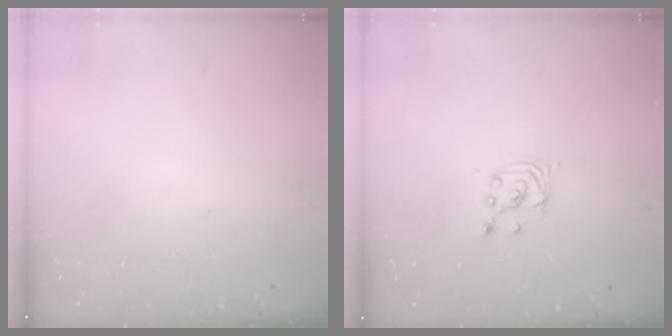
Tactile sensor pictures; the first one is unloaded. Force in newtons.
{"total": 2.5, "press": 2.5, "slide": 0.2}